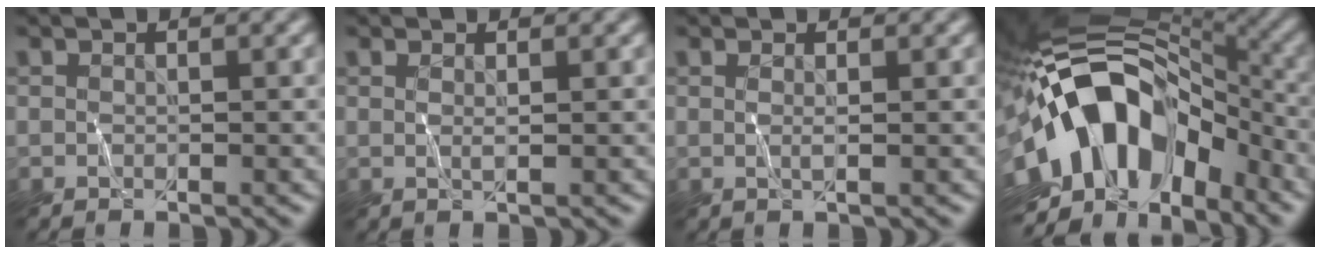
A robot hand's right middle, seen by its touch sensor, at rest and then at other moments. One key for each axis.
{"total": 0.8, "fx": 0.4, "fy": 0.2, "fz": 0.6, "tx": -0.010, "ty": 0.002, "tz": 0.004}
{"total": 0.8, "fx": 0.3, "fy": 0.2, "fz": 0.7, "tx": -0.012, "ty": 0.002, "tz": 0.001}
{"total": 14.1, "fx": -3.8, "fy": 8.5, "fz": 10.6, "tx": -0.164, "ty": 0.030, "tz": -0.084}